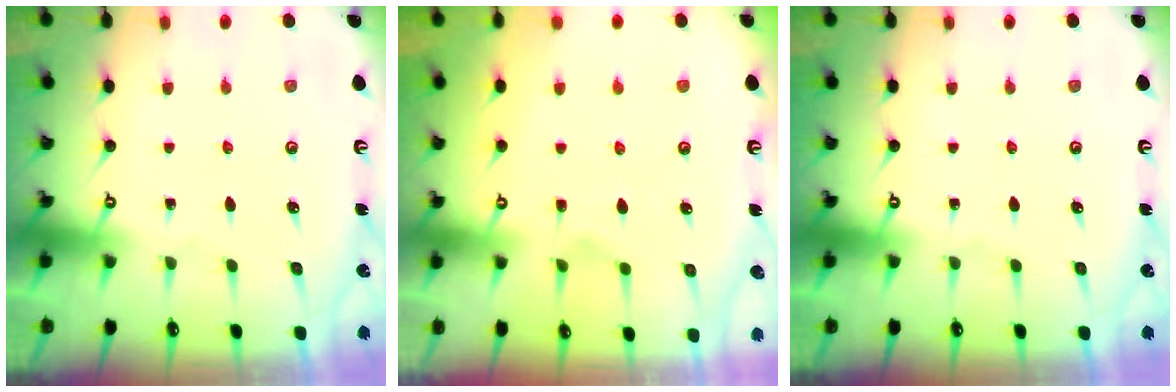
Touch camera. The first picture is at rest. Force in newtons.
{"total": 1.7, "press": 1.0, "slide": 1.4}
{"total": 0.0}